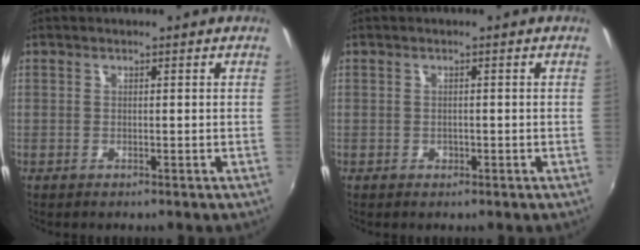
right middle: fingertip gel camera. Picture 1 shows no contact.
{"total": 0.9, "force": [-0.4, 0.8, 0.1], "torque": [-0.001, -0.003, -0.004]}